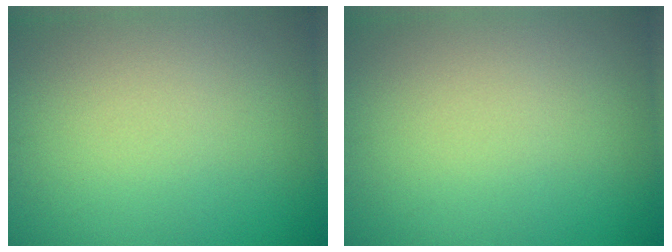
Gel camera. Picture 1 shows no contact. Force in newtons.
{"total": 0.0}